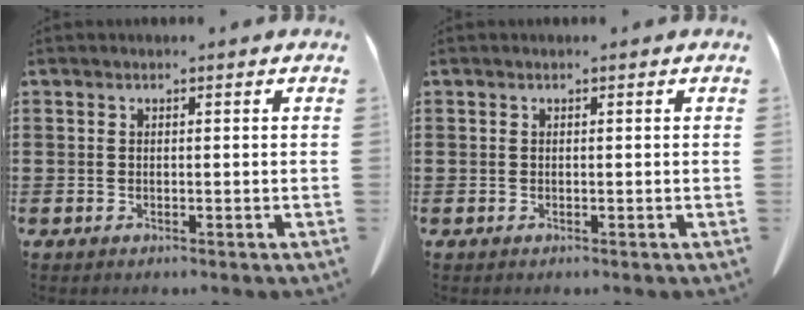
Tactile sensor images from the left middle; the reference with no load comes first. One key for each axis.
{"total": 0.0}